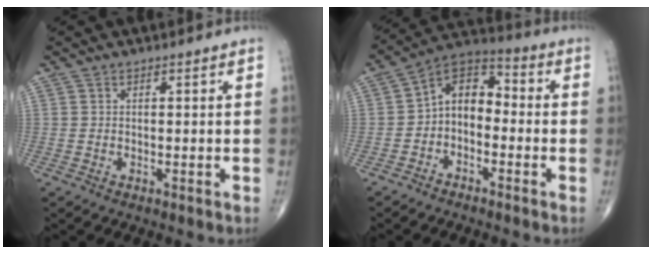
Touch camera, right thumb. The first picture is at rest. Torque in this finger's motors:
{"motor_torque": [-0.21, 0.87, 0.30, -0.26, 0.19]}